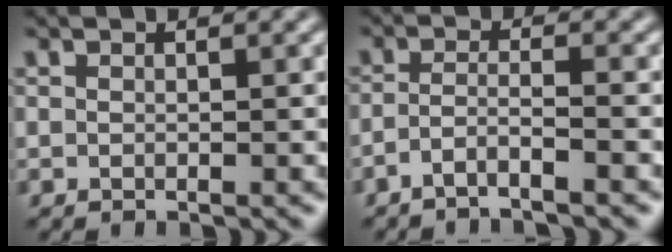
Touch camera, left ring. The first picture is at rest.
{"total": 2.4, "force": [-1.8, 0.2, 1.7], "torque": [-0.030, 0.002, -0.045]}